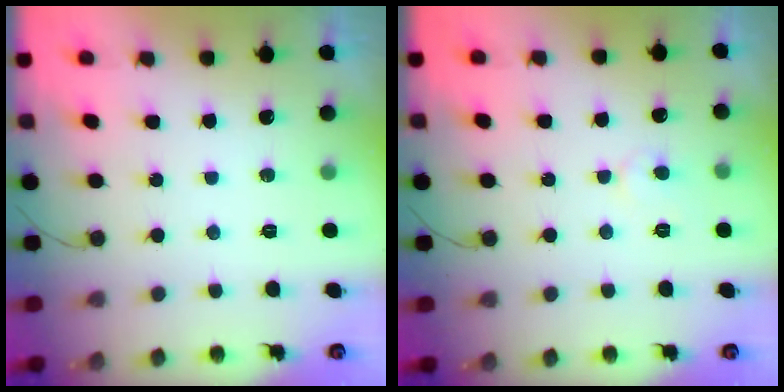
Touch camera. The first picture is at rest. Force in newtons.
{"total": 3.2, "press": 3.2, "slide": 0.4}